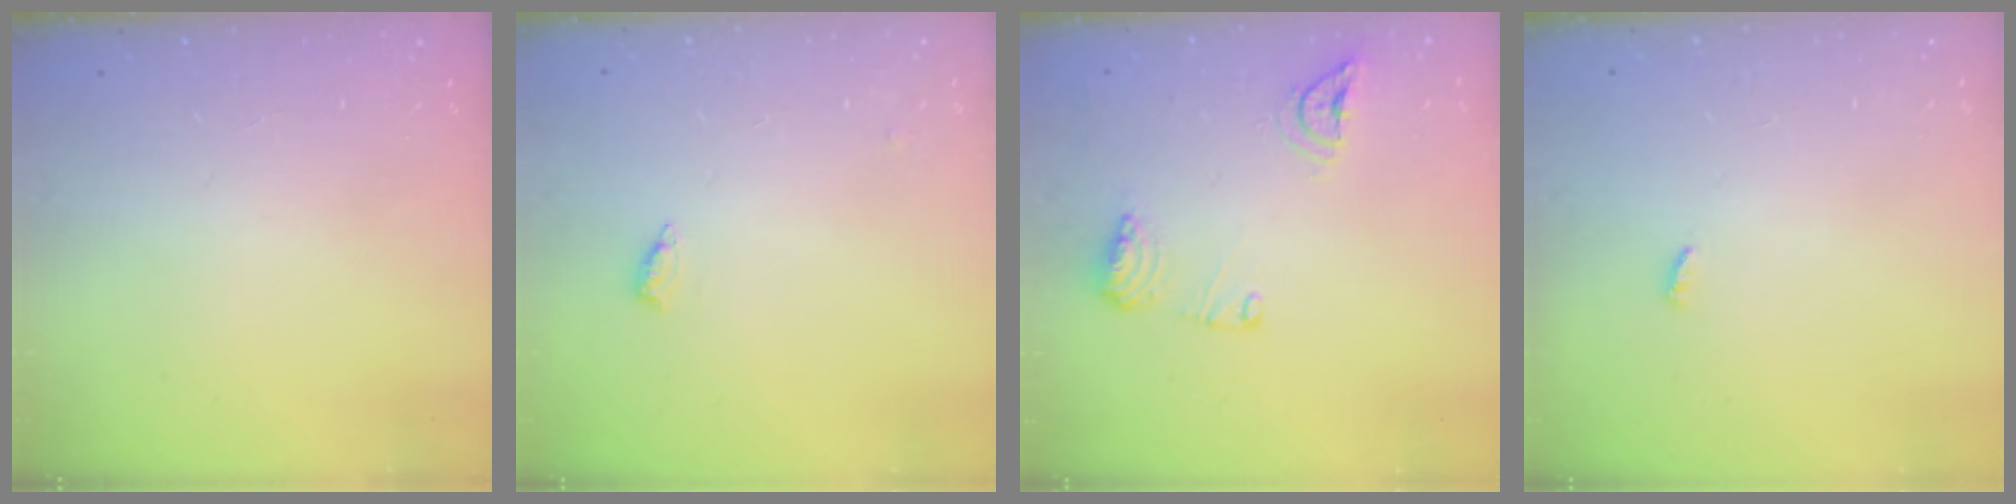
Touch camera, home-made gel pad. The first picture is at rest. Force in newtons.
{"total": 4.4, "press": 4.1, "slide": 1.4}
{"total": 9.7, "press": 9.7, "slide": 0.3}
{"total": 1.9, "press": 1.9, "slide": 0.3}